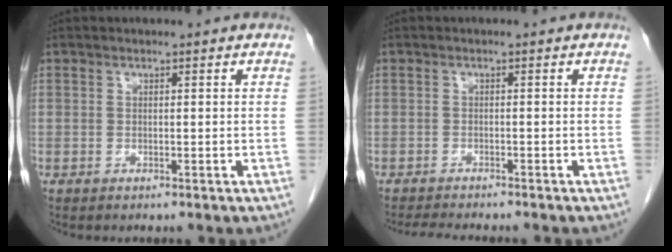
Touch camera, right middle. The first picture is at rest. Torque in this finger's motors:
{"motor_torque": [0.07, -0.05, 0.02, 0.01]}